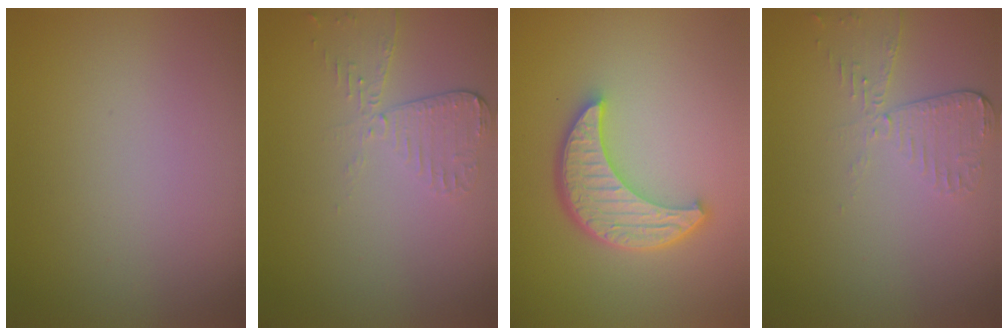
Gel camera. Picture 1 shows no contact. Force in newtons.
{"total": 2.5, "press": 2.3, "slide": 1.2}
{"total": 5.6, "press": 4.3, "slide": 3.7}
{"total": 2.5, "press": 2.3, "slide": 1.2}